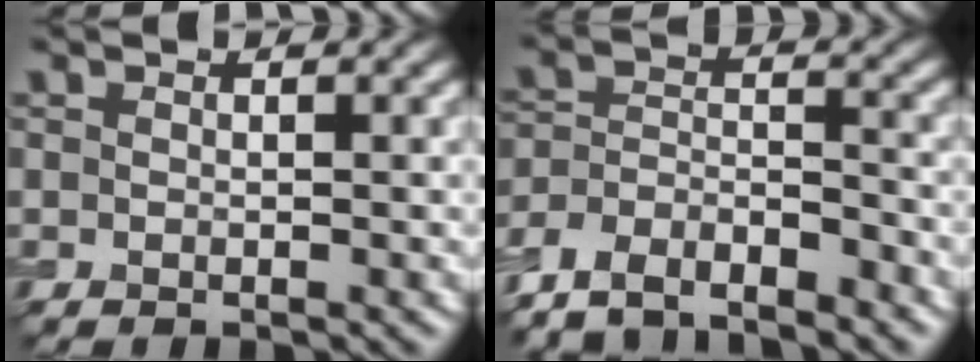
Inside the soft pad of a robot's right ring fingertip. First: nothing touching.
{"total": 5.8, "force": [-5.2, 1.7, 2.0], "torque": [-0.036, -0.007, -0.103]}